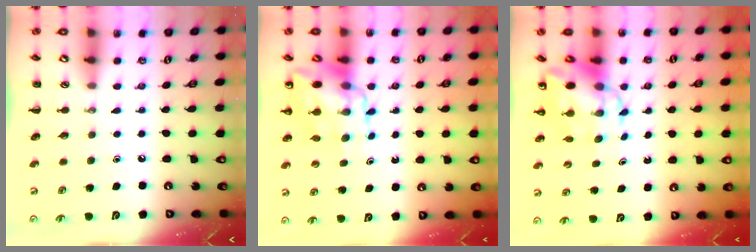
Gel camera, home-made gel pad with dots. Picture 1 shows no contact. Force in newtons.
{"total": 10.7, "press": 10.3, "slide": 3.1}
{"total": 8.9, "press": 8.5, "slide": 2.7}